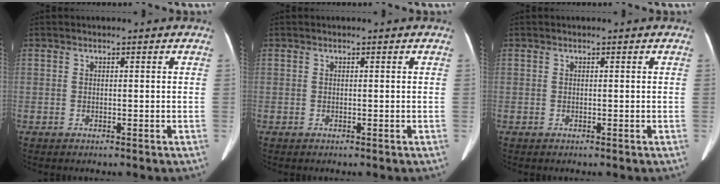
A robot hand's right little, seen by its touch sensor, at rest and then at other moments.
{"total": 0.0}
{"total": 0.0}